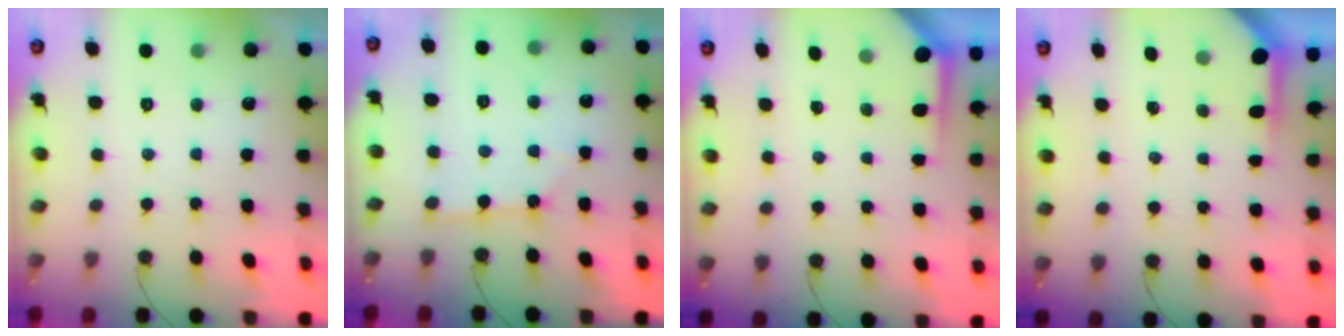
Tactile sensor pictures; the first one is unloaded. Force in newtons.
{"total": 2.2, "press": 2.2, "slide": 0.4}
{"total": 3.7, "press": 3.7, "slide": 0.4}
{"total": 3.5, "press": 3.5, "slide": 0.3}